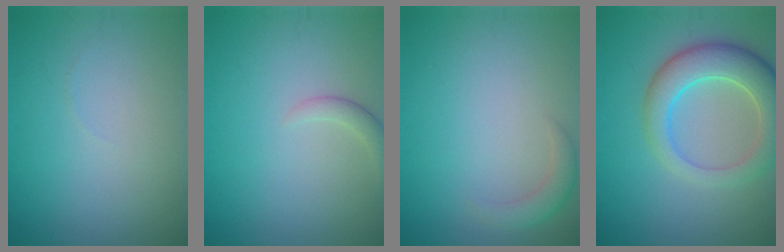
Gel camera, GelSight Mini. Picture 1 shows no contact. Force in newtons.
{"total": 1.4, "press": 1.4, "slide": 0.1}
{"total": 1.8, "press": 1.8, "slide": 0.1}
{"total": 6.3, "press": 6.3, "slide": 0.6}